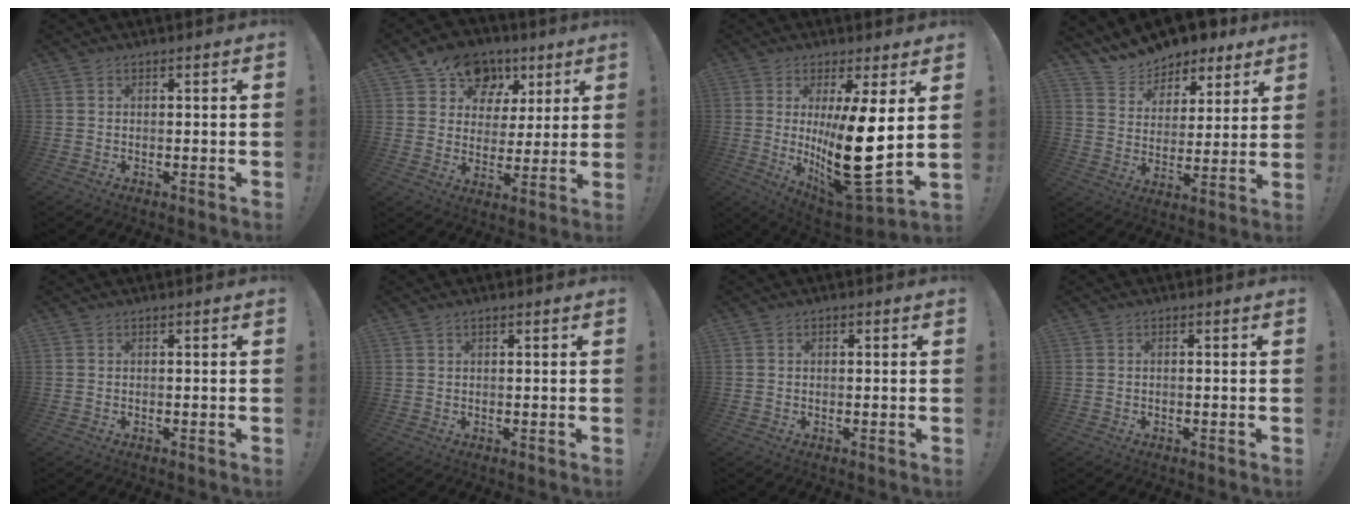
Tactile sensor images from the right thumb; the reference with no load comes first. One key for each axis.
{"total": 13.8, "fx": 7.5, "fy": 10.5, "fz": 4.7, "tx": -0.065, "ty": -0.035, "tz": 0.143}
{"total": 19.6, "fx": 2.0, "fy": 5.6, "fz": 18.6, "tx": -0.298, "ty": -0.051, "tz": 0.039}
{"total": 11.2, "fx": 10.2, "fy": 4.1, "fz": 1.7, "tx": -0.047, "ty": -0.085, "tz": 0.185}
{"total": 0.0}
{"total": 0.8, "fx": 0.5, "fy": 0.3, "fz": 0.6, "tx": -0.020, "ty": 0.003, "tz": 0.011}
{"total": 0.9, "fx": -0.2, "fy": 0.7, "fz": 0.6, "tx": -0.017, "ty": 0.007, "tz": -0.002}
{"total": 0.6, "fx": -0.4, "fy": 0.0, "fz": 0.5, "tx": -0.011, "ty": 0.000, "tz": -0.006}